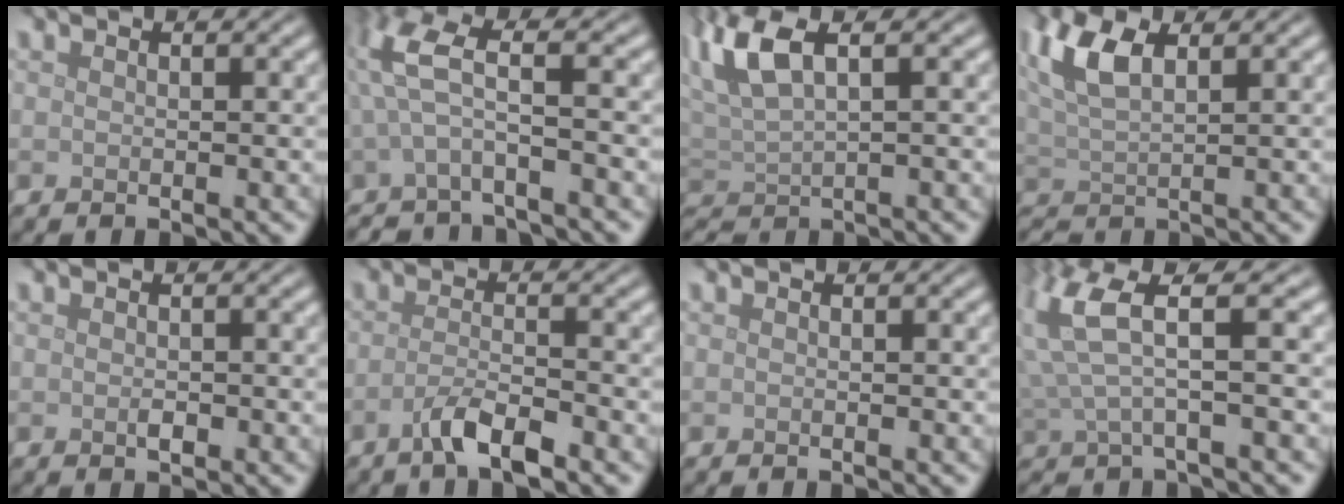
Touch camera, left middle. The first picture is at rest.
{"total": 4.7, "force": [-0.6, 1.4, 4.5], "torque": [-0.109, 0.000, -0.018]}
{"total": 4.8, "force": [2.2, 1.5, 4.0], "torque": [-0.089, 0.016, 0.043]}
{"total": 4.9, "force": [1.8, 2.0, 4.0], "torque": [-0.094, 0.011, 0.036]}
{"total": 0.8, "force": [-0.2, 0.4, 0.7], "torque": [-0.014, -0.001, -0.002]}
{"total": 3.2, "force": [-2.0, 0.7, 2.4], "torque": [-0.047, 0.002, -0.045]}
{"total": 0.0}
{"total": 5.8, "force": [2.1, 1.2, 5.3], "torque": [-0.130, 0.007, 0.039]}